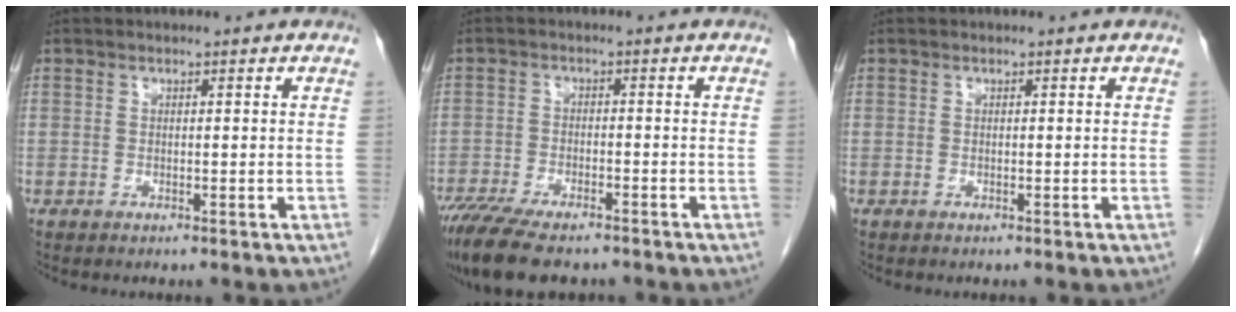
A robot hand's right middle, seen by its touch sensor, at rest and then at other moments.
{"total": 12.1, "force": [-9.6, 3.3, 6.5], "torque": [-0.112, -0.018, -0.152]}
{"total": 0.0}